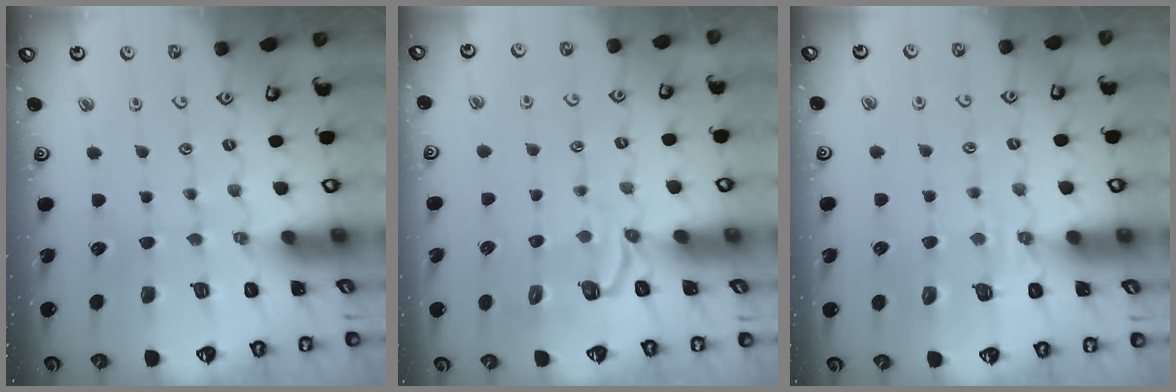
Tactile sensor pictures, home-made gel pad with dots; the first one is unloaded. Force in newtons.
{"total": 3.1, "press": 1.6, "slide": 2.6}
{"total": 3.9, "press": 3.6, "slide": 1.5}